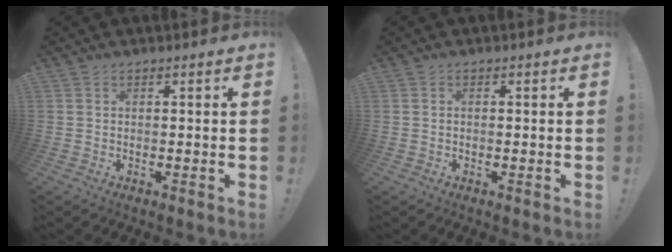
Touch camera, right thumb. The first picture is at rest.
{"total": 0.0}